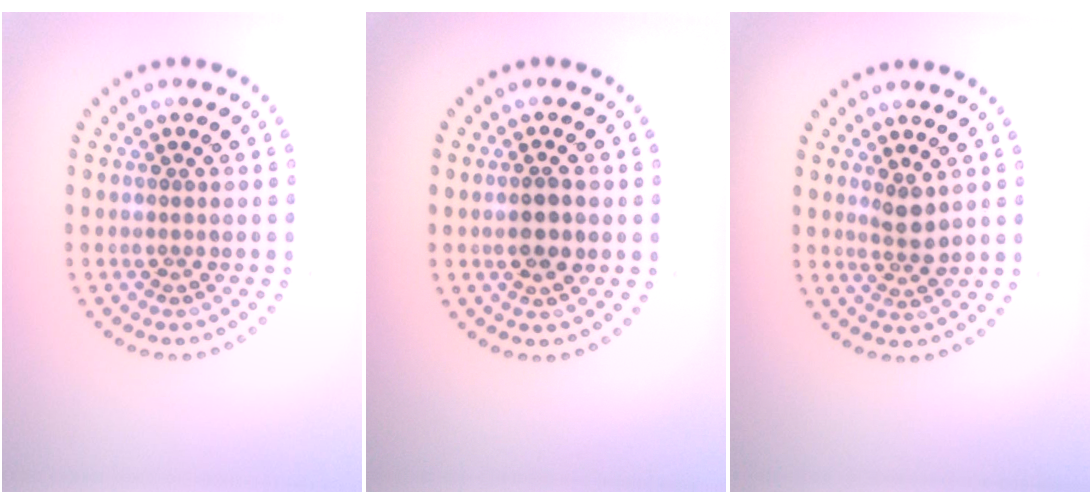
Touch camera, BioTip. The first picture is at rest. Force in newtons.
{"total": 2.5, "press": 2.5, "slide": 0.6}
{"total": 2.2, "press": 1.9, "slide": 1.0}